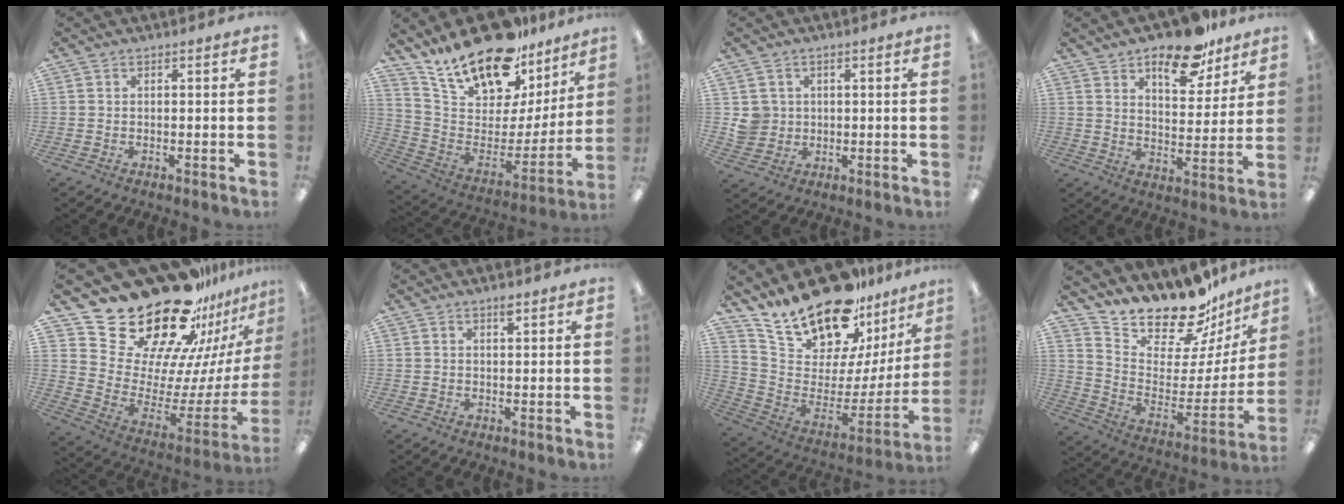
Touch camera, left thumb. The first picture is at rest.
{"total": 21.4, "force": [17.9, 8.1, 8.4], "torque": [-0.163, -0.132, 0.319]}
{"total": 5.0, "force": [0.9, 4.8, 0.8], "torque": [-0.011, 0.006, 0.019]}
{"total": 14.7, "force": [10.5, 6.3, 8.1], "torque": [-0.107, -0.057, 0.176]}
{"total": 30.2, "force": [22.8, 14.3, 13.6], "torque": [-0.205, -0.184, 0.433]}
{"total": 1.9, "force": [1.4, 0.5, 1.2], "torque": [-0.018, -0.002, 0.022]}
{"total": 21.1, "force": [18.8, 6.4, 6.9], "torque": [-0.145, -0.153, 0.335]}
{"total": 18.9, "force": [17.4, 5.8, 4.6], "torque": [-0.075, -0.156, 0.302]}